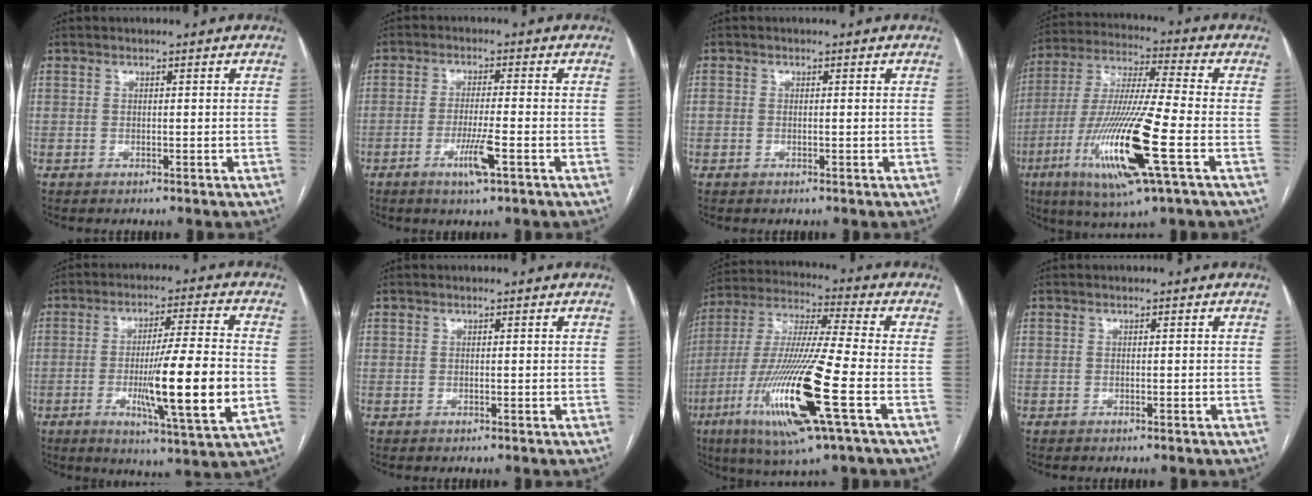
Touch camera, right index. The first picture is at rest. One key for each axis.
{"total": 5.3, "fx": -2.5, "fy": 0.0, "fz": 4.7, "tx": -0.091, "ty": -0.010, "tz": -0.045}
{"total": 0.8, "fx": -0.1, "fy": 0.6, "fz": 0.4, "tx": -0.009, "ty": 0.007, "tz": 0.001}
{"total": 18.8, "fx": -6.6, "fy": 0.7, "fz": 17.6, "tx": -0.370, "ty": -0.028, "tz": -0.122}
{"total": 15.1, "fx": -2.9, "fy": 0.1, "fz": 14.8, "tx": -0.244, "ty": -0.019, "tz": -0.049}
{"total": 0.0}
{"total": 19.7, "fx": -7.0, "fy": 0.7, "fz": 18.4, "tx": -0.396, "ty": -0.032, "tz": -0.133}
{"total": 0.0}